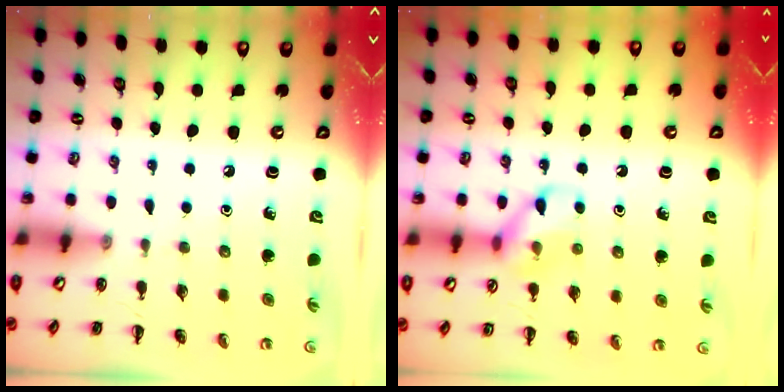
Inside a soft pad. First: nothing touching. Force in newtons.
{"total": 9.9, "press": 9.9, "slide": 0.9}